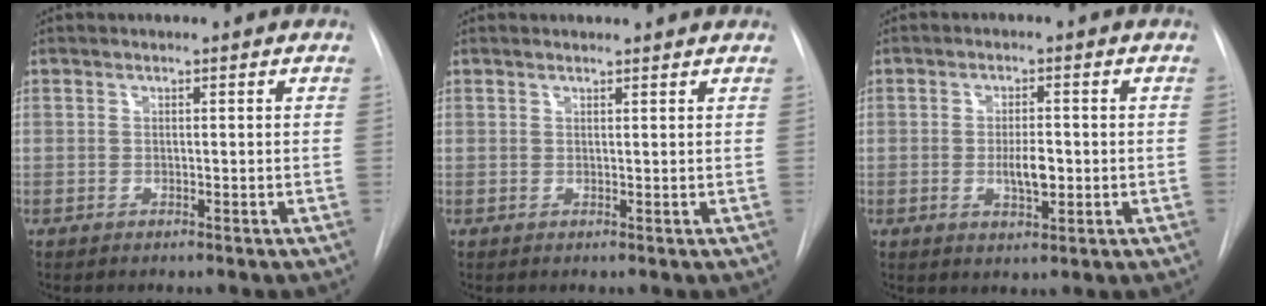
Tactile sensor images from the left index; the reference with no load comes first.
{"total": 3.3, "force": [3.3, 0.5, 0.5], "torque": [-0.012, 0.016, 0.036]}
{"total": 4.0, "force": [-0.5, 1.4, 3.7], "torque": [-0.063, -0.002, -0.005]}